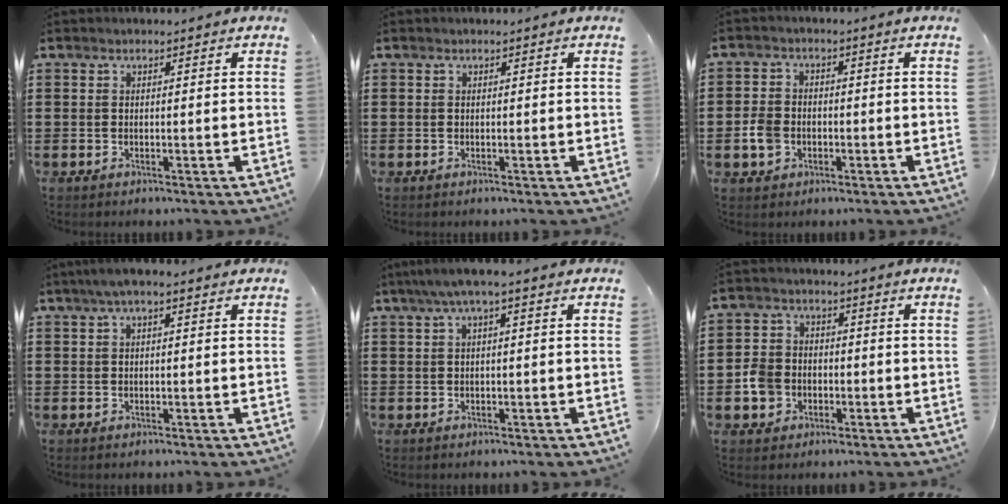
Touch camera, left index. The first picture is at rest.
{"total": 0.0}
{"total": 3.9, "force": [-1.2, 3.2, 2.0], "torque": [-0.055, 0.001, -0.026]}
{"total": 1.7, "force": [0.3, 0.3, 1.6], "torque": [-0.037, -0.001, 0.003]}
{"total": 2.2, "force": [-0.1, 0.1, 2.1], "torque": [-0.037, 0.001, -0.005]}
{"total": 4.9, "force": [-1.6, 4.3, 1.8], "torque": [-0.048, 0.009, -0.032]}